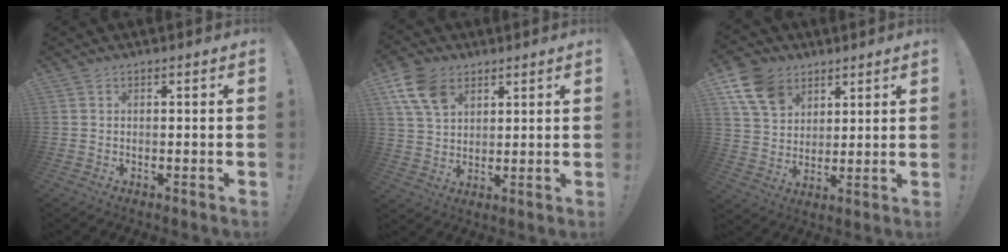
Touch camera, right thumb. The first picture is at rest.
{"total": 11.7, "force": [6.1, 7.9, 6.2], "torque": [-0.114, -0.018, 0.119]}
{"total": 13.0, "force": [7.0, 9.3, 5.7], "torque": [-0.100, -0.027, 0.140]}